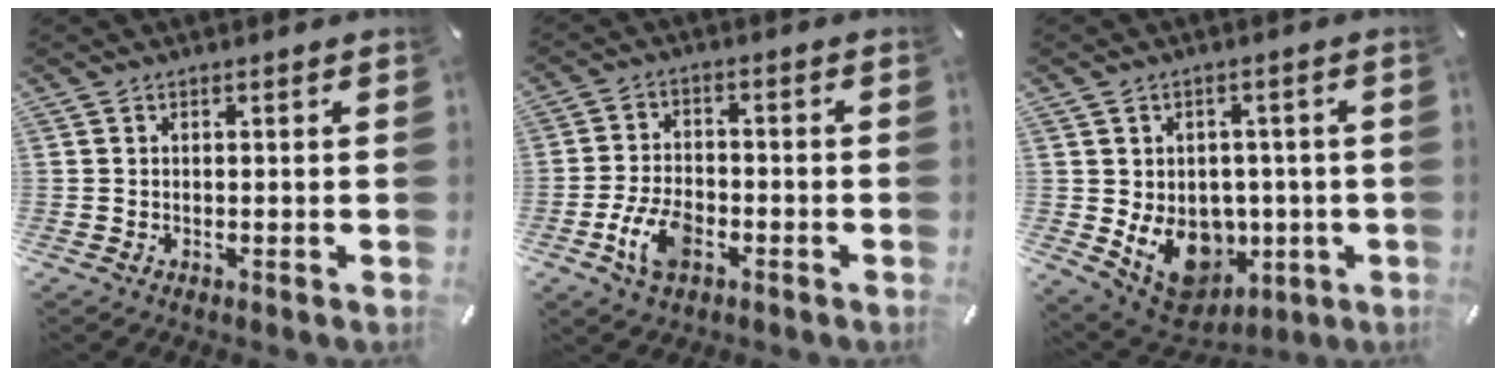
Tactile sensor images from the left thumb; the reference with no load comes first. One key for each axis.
{"total": 8.6, "fx": -3.8, "fy": 5.1, "fz": 5.9, "tx": -0.129, "ty": 0.011, "tz": -0.068}
{"total": 12.3, "fx": -2.2, "fy": 10.4, "fz": 6.2, "tx": -0.096, "ty": -0.018, "tz": -0.029}